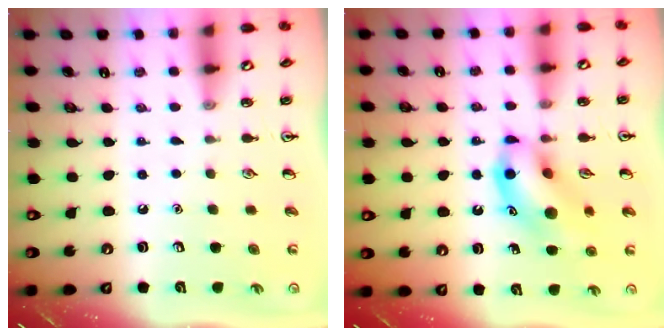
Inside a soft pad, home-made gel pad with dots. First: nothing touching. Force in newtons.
{"total": 13.0, "press": 12.7, "slide": 2.4}